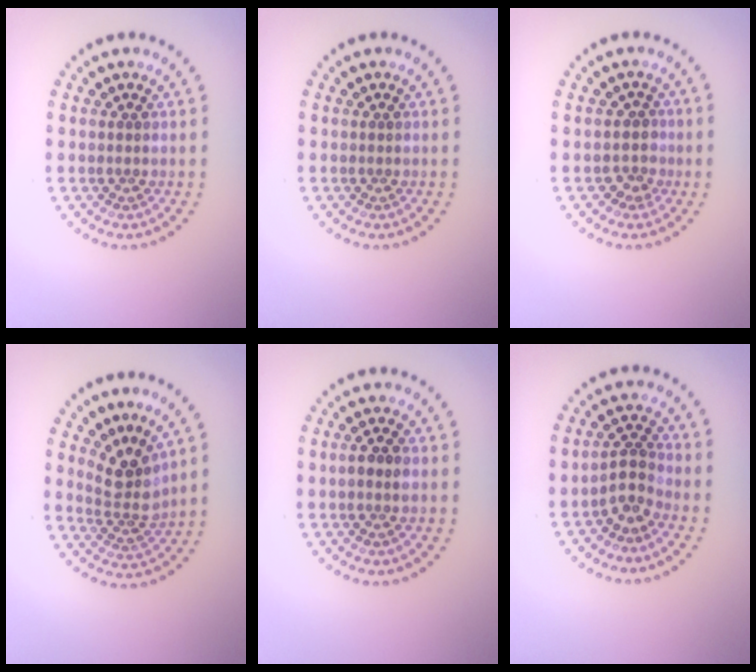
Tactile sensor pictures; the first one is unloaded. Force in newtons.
{"total": 0.0}
{"total": 1.7, "press": 1.3, "slide": 1.0}
{"total": 3.2, "press": 2.3, "slide": 2.3}
{"total": 1.7, "press": 1.6, "slide": 0.7}
{"total": 2.3, "press": 1.8, "slide": 1.5}